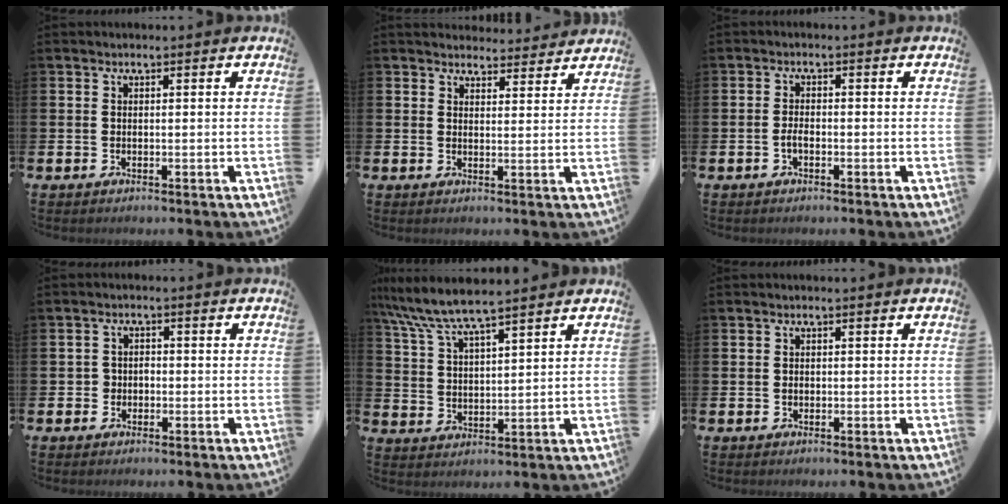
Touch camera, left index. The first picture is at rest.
{"total": 3.8, "force": [3.7, 1.0, -0.1], "torque": [0.006, -0.022, 0.065]}
{"total": 1.6, "force": [-0.6, 0.7, 1.2], "torque": [-0.020, 0.000, -0.013]}
{"total": 1.8, "force": [-0.6, 1.6, 0.3], "torque": [-0.007, 0.005, -0.016]}
{"total": 7.2, "force": [6.6, 0.6, 2.9], "torque": [-0.081, -0.027, 0.117]}
{"total": 0.5, "force": [0.0, 0.4, 0.3], "torque": [-0.003, 0.002, -0.003]}